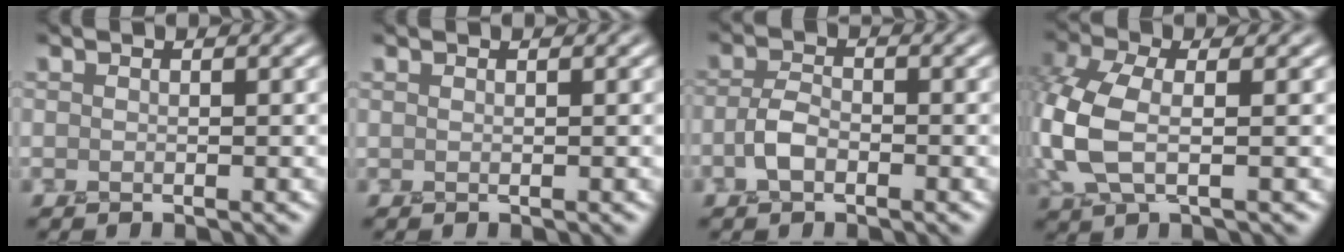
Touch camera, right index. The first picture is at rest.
{"total": 0.0}
{"total": 2.5, "force": [-0.9, 1.4, 1.8], "torque": [-0.039, 0.003, -0.024]}
{"total": 6.2, "force": [-0.6, 3.2, 5.3], "torque": [-0.139, 0.006, -0.019]}